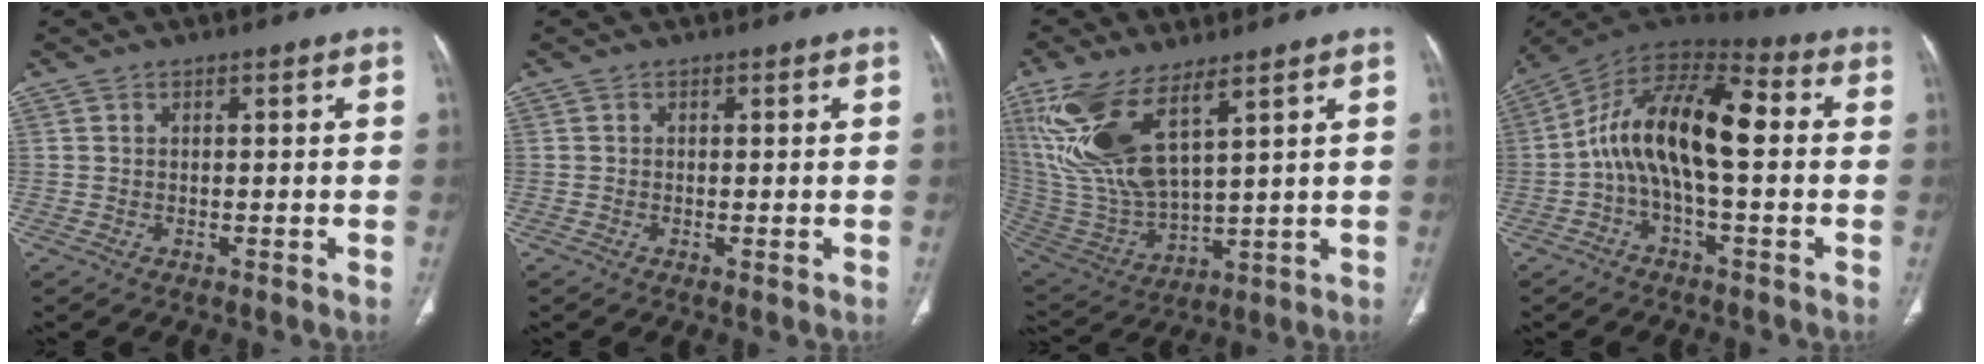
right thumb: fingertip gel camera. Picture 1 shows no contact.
{"total": 0.0}
{"total": 17.5, "force": [9.0, 6.3, 13.6], "torque": [-0.291, -0.039, 0.199]}
{"total": 16.0, "force": [-0.3, 7.1, 14.3], "torque": [-0.240, 0.053, -0.015]}